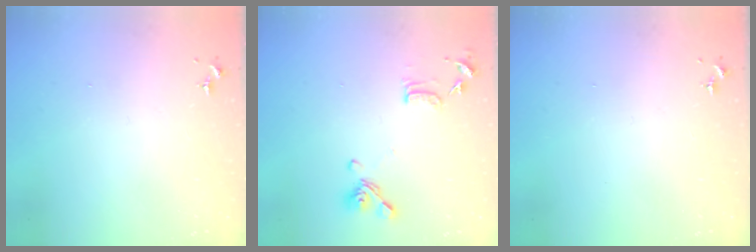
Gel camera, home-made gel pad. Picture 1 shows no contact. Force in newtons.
{"total": 12.9, "press": 12.8, "slide": 1.9}
{"total": 0.0}